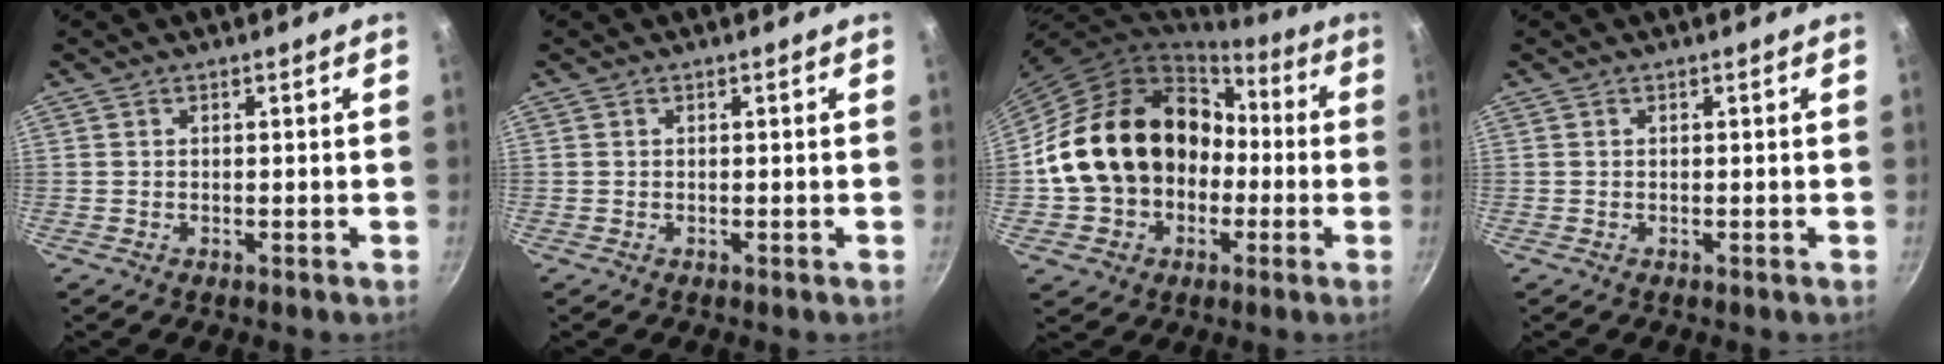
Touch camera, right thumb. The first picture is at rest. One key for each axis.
{"total": 0.0}
{"total": 20.5, "fx": -1.1, "fy": 16.6, "fz": 12.0, "tx": -0.174, "ty": 0.061, "tz": -0.005}
{"total": 0.0}